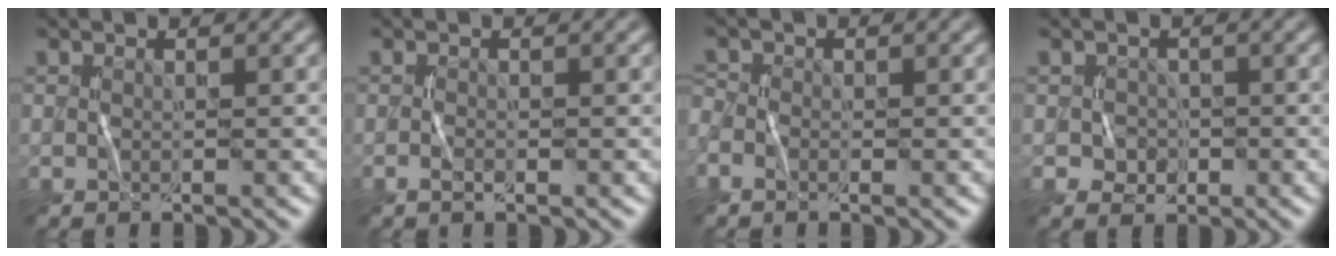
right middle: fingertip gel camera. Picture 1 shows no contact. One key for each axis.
{"total": 0.7, "fx": -0.3, "fy": 0.2, "fz": 0.5, "tx": -0.013, "ty": 0.000, "tz": -0.006}
{"total": 1.4, "fx": -0.8, "fy": 0.9, "fz": 0.8, "tx": -0.021, "ty": -0.002, "tz": -0.015}
{"total": 1.5, "fx": -0.3, "fy": 1.4, "fz": 0.5, "tx": -0.003, "ty": -0.004, "tz": -0.007}